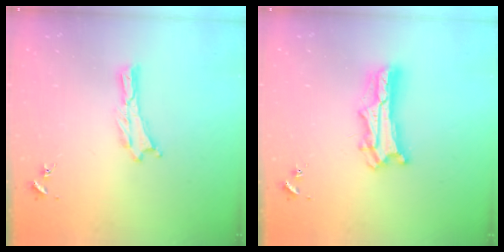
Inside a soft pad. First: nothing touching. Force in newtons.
{"total": 7.6, "press": 7.5, "slide": 0.7}